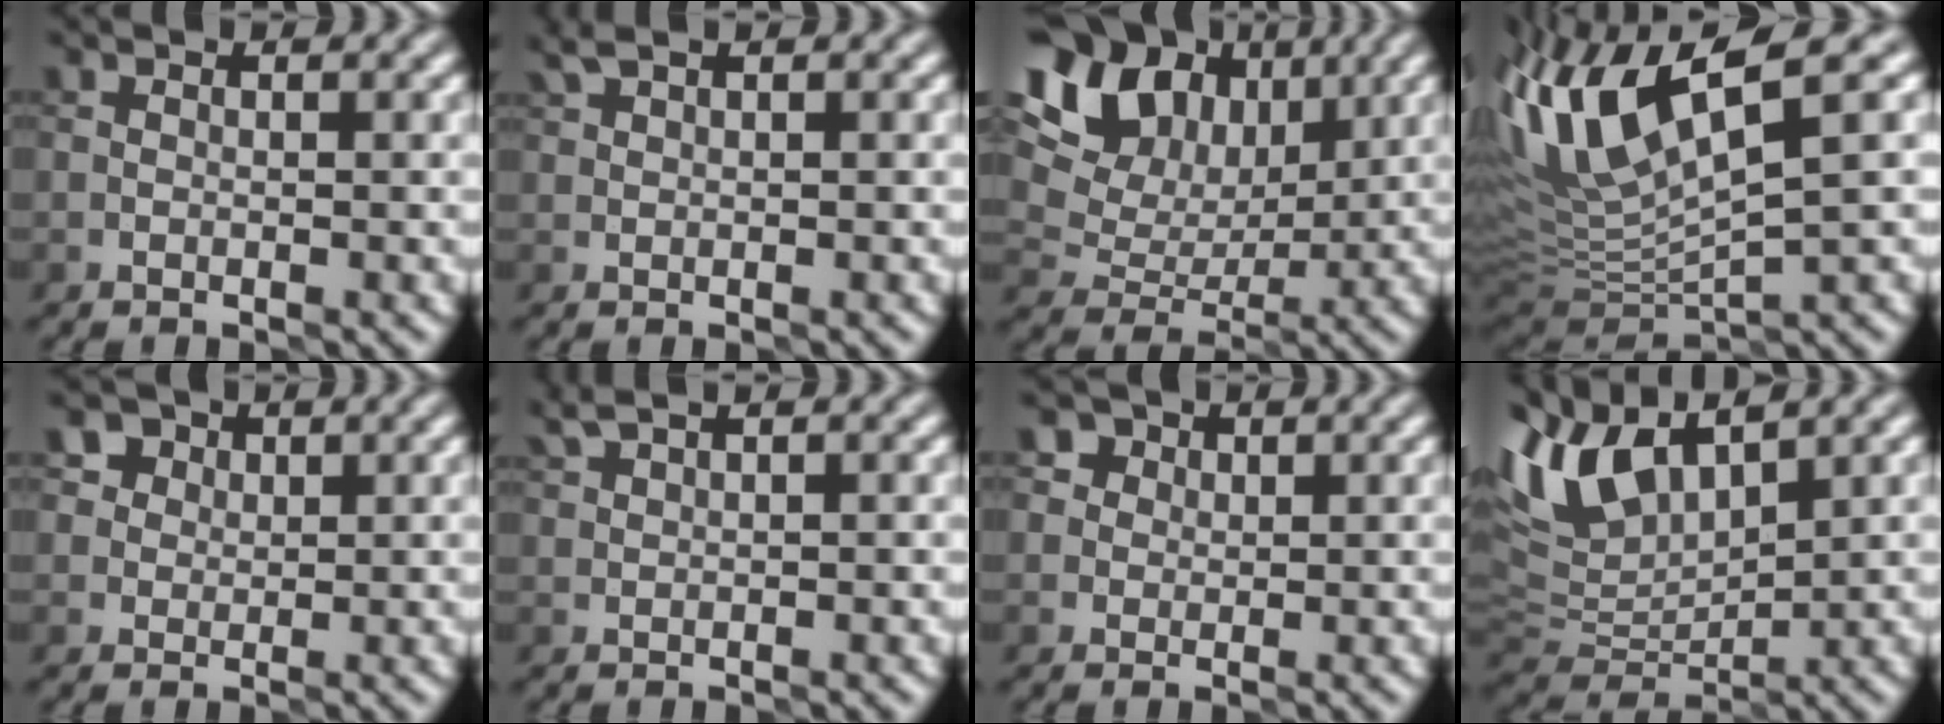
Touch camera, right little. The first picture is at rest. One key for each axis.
{"total": 1.5, "fx": 1.3, "fy": 0.1, "fz": 0.7, "tx": -0.023, "ty": 0.006, "tz": 0.030}
{"total": 14.8, "fx": 6.7, "fy": 10.3, "fz": 8.1, "tx": -0.195, "ty": 0.056, "tz": 0.112}
{"total": 10.9, "fx": 4.5, "fy": 2.8, "fz": 9.6, "tx": -0.207, "ty": 0.011, "tz": 0.090}
{"total": 6.2, "fx": 3.6, "fy": 4.4, "fz": 2.6, "tx": -0.052, "ty": 0.011, "tz": 0.049}
{"total": 1.8, "fx": 1.6, "fy": 0.0, "fz": 0.9, "tx": -0.025, "ty": 0.009, "tz": 0.040}
{"total": 4.5, "fx": 2.6, "fy": 3.3, "fz": 1.7, "tx": -0.032, "ty": 0.011, "tz": 0.031}
{"total": 7.1, "fx": 4.4, "fy": 3.0, "fz": 4.6, "tx": -0.114, "ty": 0.009, "tz": 0.083}